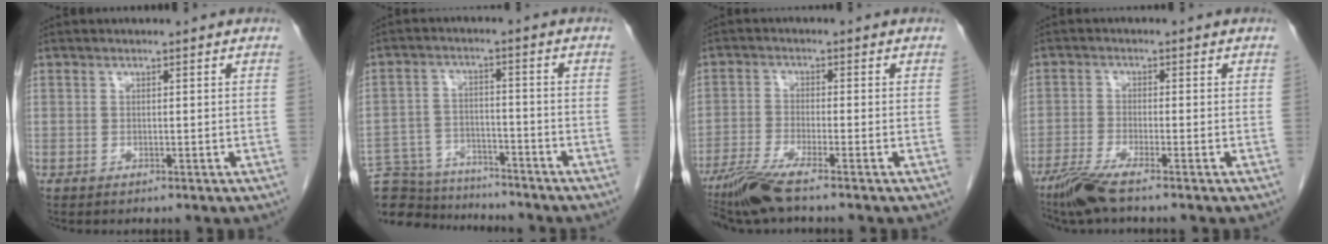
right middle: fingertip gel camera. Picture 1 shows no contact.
{"total": 15.1, "force": [-14.0, 4.4, 3.6], "torque": [-0.079, 0.013, -0.209]}
{"total": 6.4, "force": [-4.9, -0.4, 4.0], "torque": [-0.084, -0.022, -0.099]}
{"total": 5.2, "force": [-3.9, -0.1, 3.4], "torque": [-0.074, -0.018, -0.082]}